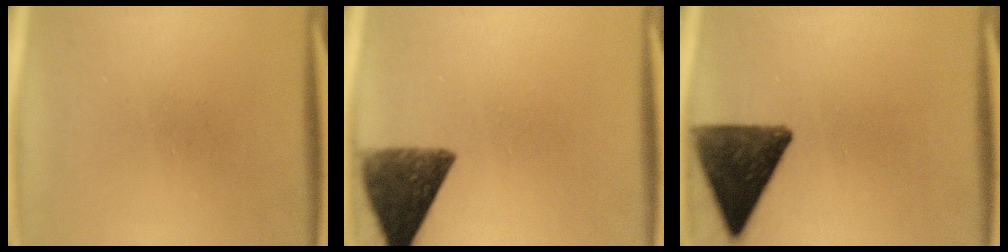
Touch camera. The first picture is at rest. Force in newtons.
{"total": 10.3}
{"total": 12.4}